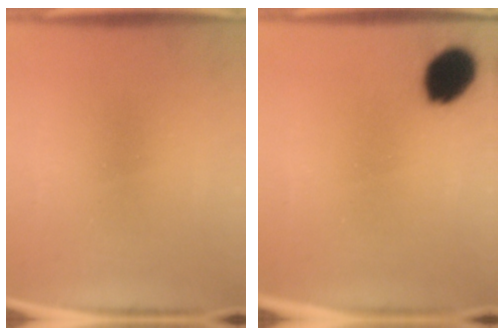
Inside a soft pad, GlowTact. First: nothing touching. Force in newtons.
{"total": 9.4}